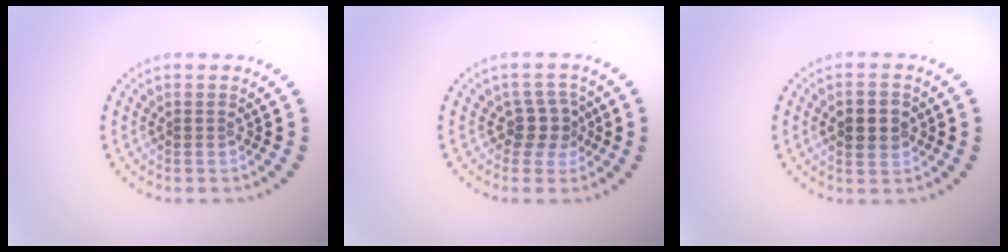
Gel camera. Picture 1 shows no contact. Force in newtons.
{"total": 2.5, "press": 2.1, "slide": 1.4}
{"total": 3.7, "press": 3.7, "slide": 0.1}